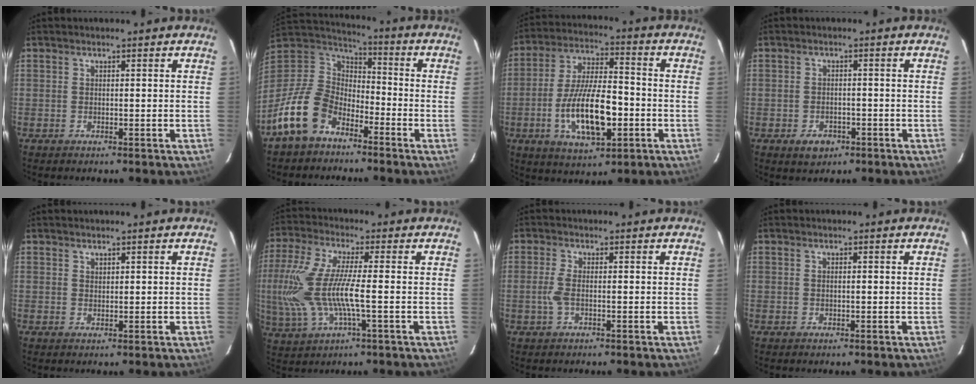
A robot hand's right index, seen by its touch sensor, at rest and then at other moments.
{"total": 15.6, "force": [-9.5, 9.7, 7.7], "torque": [-0.189, 0.010, -0.174]}
{"total": 15.5, "force": [-4.4, 6.0, 13.5], "torque": [-0.265, -0.006, -0.072]}
{"total": 4.0, "force": [-2.1, 2.8, 1.8], "torque": [-0.040, 0.000, -0.024]}
{"total": 0.9, "force": [0.8, 0.4, 0.1], "torque": [-0.001, 0.002, 0.015]}
{"total": 16.6, "force": [-1.9, 4.7, 15.8], "torque": [-0.328, -0.013, -0.033]}
{"total": 2.9, "force": [-0.5, 0.7, 2.8], "torque": [-0.063, 0.000, -0.011]}
{"total": 0.5, "force": [0.1, 0.1, 0.5], "torque": [-0.011, 0.003, 0.001]}